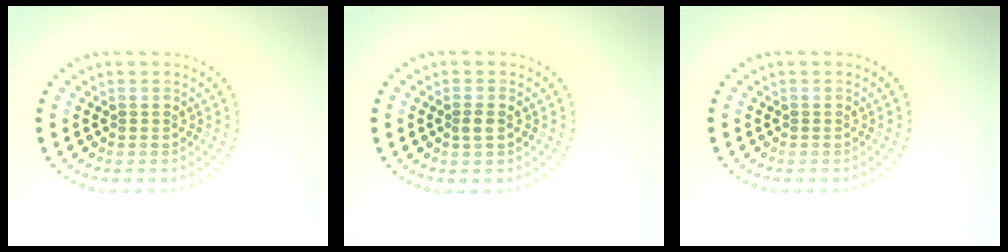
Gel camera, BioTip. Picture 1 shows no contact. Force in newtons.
{"total": 1.1, "press": 1.0, "slide": 0.5}
{"total": 0.0}